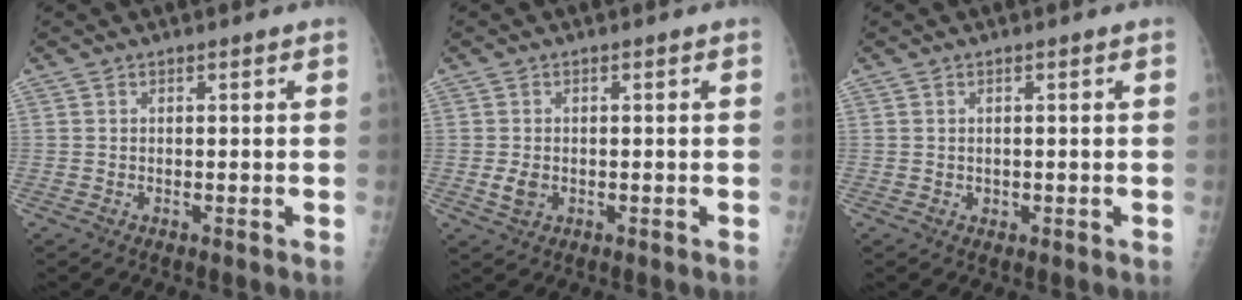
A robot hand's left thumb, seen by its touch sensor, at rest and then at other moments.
{"total": 2.6, "force": [-0.4, 1.9, 1.8], "torque": [-0.033, -0.002, -0.004]}
{"total": 0.7, "force": [0.2, 0.7, 0.3], "torque": [-0.001, 0.000, 0.003]}